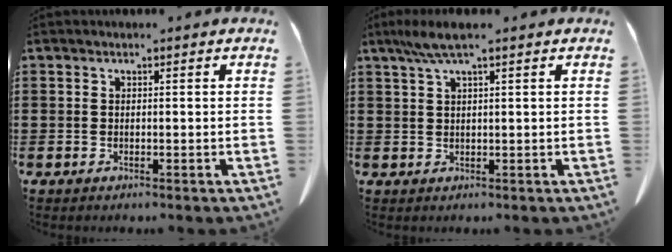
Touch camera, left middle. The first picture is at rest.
{"total": 3.7, "force": [2.0, 0.4, 3.0], "torque": [-0.062, 0.002, 0.037]}